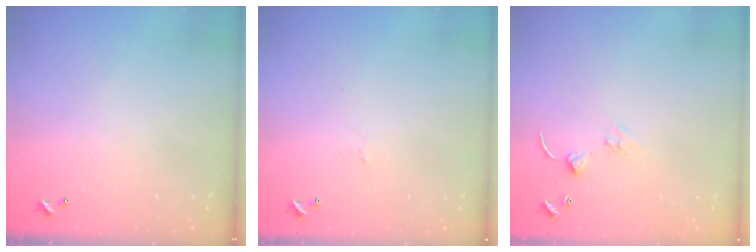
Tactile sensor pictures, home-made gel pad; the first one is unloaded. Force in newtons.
{"total": 1.7, "press": 1.6, "slide": 0.3}
{"total": 3.7, "press": 3.6, "slide": 0.5}